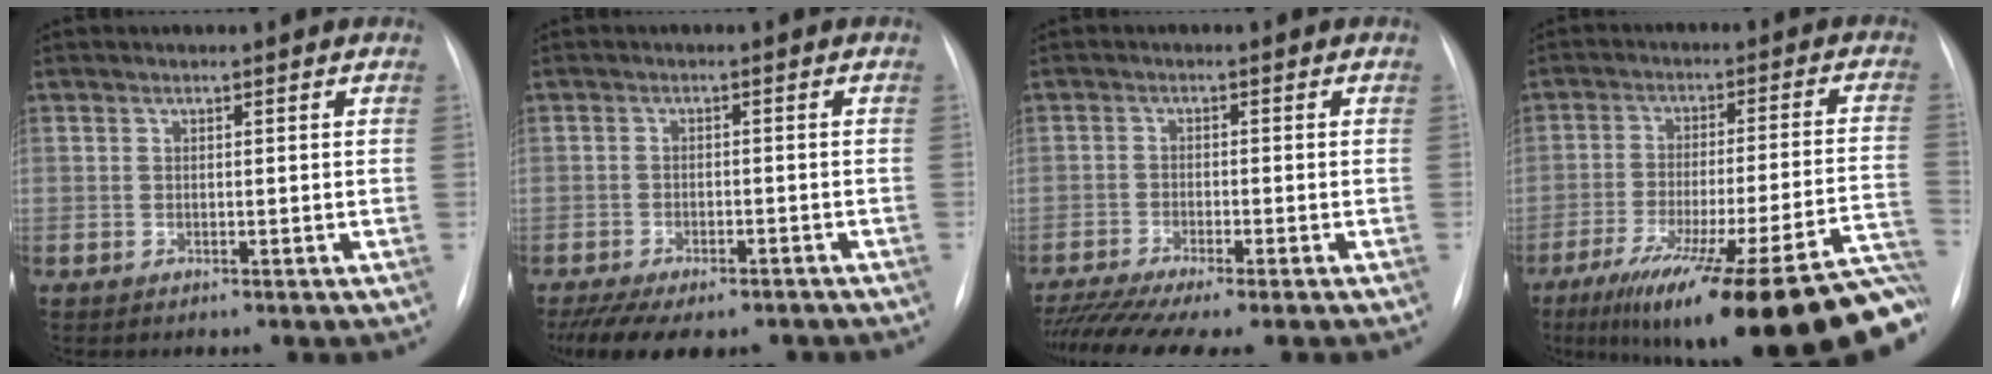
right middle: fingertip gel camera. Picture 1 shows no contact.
{"total": 13.0, "force": [-9.9, 5.2, 6.7], "torque": [-0.134, -0.011, -0.133]}
{"total": 9.9, "force": [-8.3, -0.2, 5.4], "torque": [-0.086, -0.020, -0.130]}
{"total": 29.6, "force": [-21.2, 2.3, 20.5], "torque": [-0.215, -0.025, -0.300]}